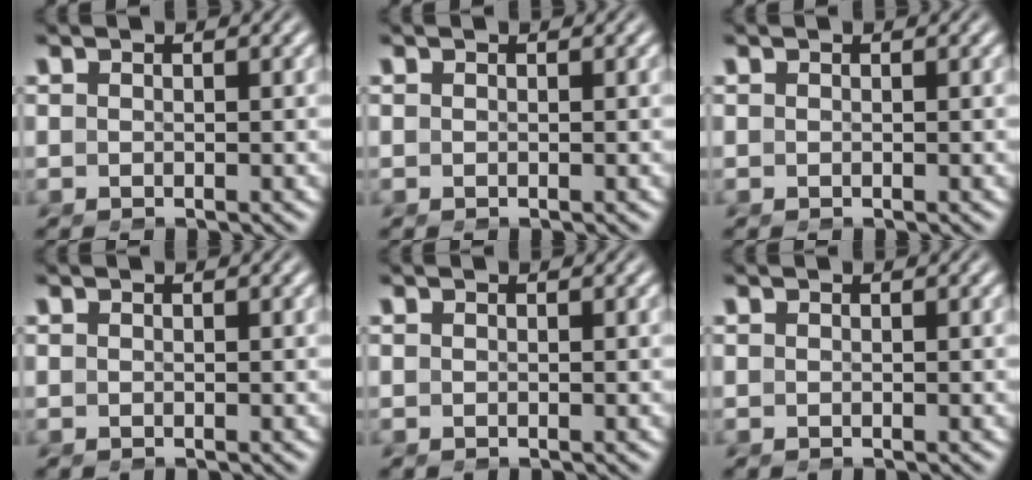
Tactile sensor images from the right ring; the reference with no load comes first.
{"total": 0.0}
{"total": 0.0}
{"total": 0.0}
{"total": 0.0}
{"total": 0.0}